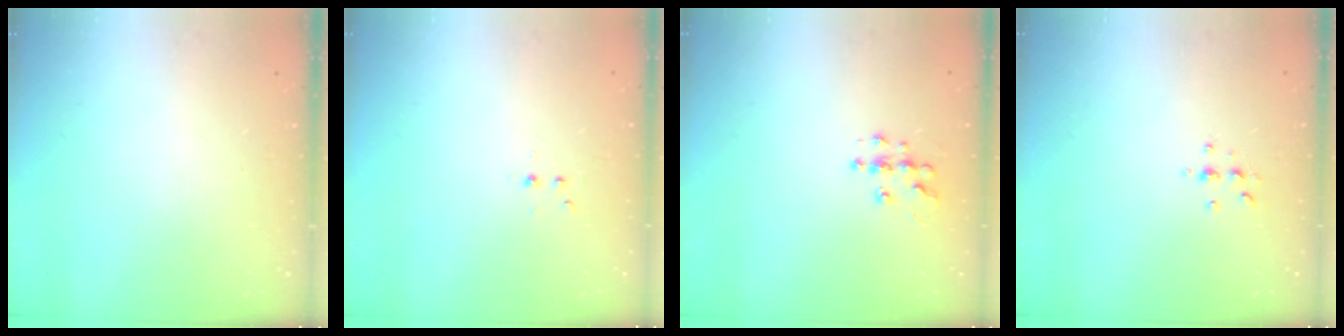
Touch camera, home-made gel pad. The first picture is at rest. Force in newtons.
{"total": 3.0, "press": 2.6, "slide": 1.5}
{"total": 7.0, "press": 7.0, "slide": 0.3}
{"total": 3.1, "press": 3.1, "slide": 0.5}